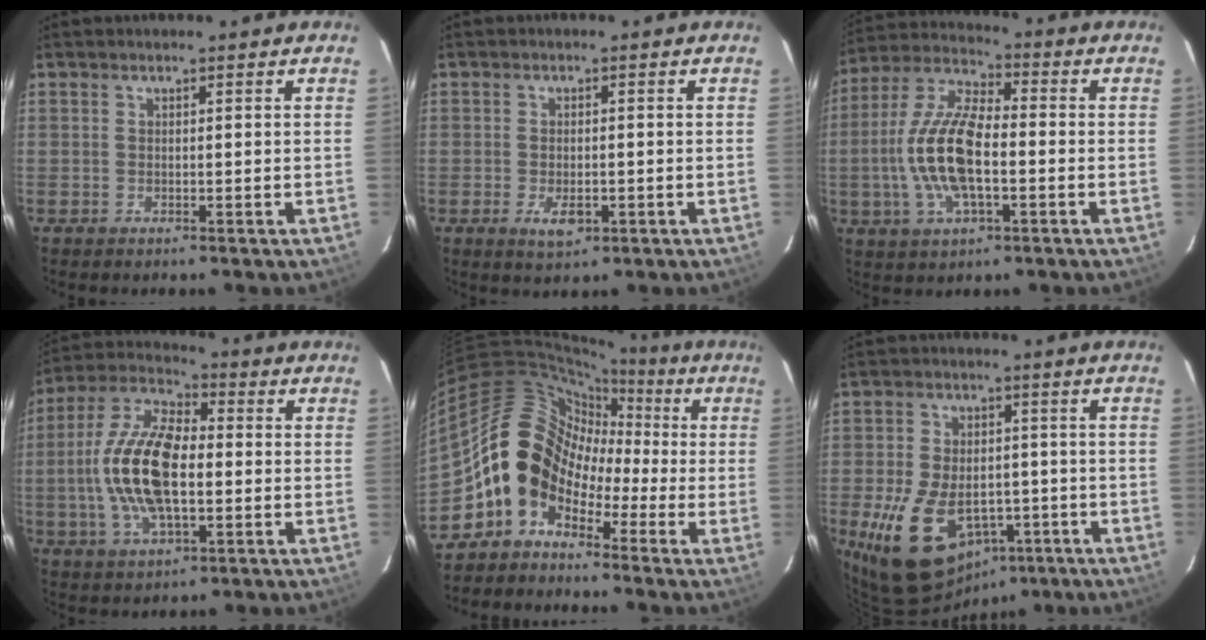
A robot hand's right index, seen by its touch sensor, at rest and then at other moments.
{"total": 4.0, "force": [-1.5, 2.0, 3.1], "torque": [-0.060, -0.008, -0.021]}
{"total": 14.6, "force": [-2.5, 5.7, 13.2], "torque": [-0.277, 0.005, -0.052]}
{"total": 16.5, "force": [-1.3, 7.4, 14.7], "torque": [-0.302, 0.010, -0.030]}
{"total": 12.1, "force": [-5.1, 9.9, 4.8], "torque": [-0.091, 0.039, -0.113]}
{"total": 17.2, "force": [-6.9, 11.2, 11.1], "torque": [-0.238, -0.009, -0.096]}